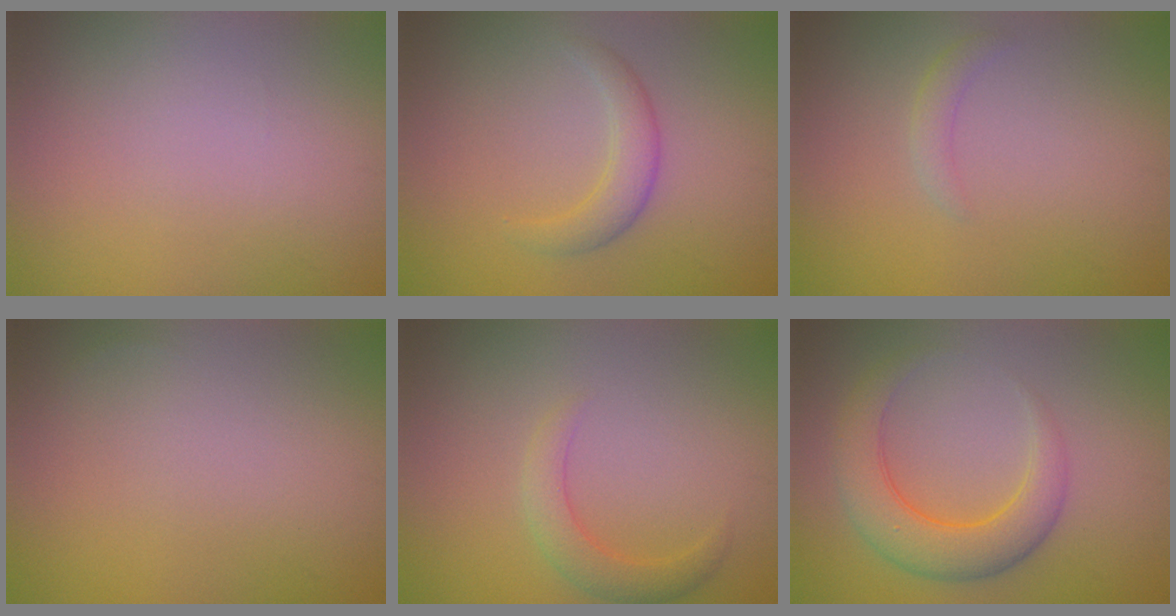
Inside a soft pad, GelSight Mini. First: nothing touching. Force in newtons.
{"total": 2.2, "press": 2.2, "slide": 0.2}
{"total": 1.1, "press": 1.1, "slide": 0.0}
{"total": 0.0}
{"total": 2.3, "press": 2.3, "slide": 0.1}
{"total": 4.7, "press": 4.7, "slide": 0.1}